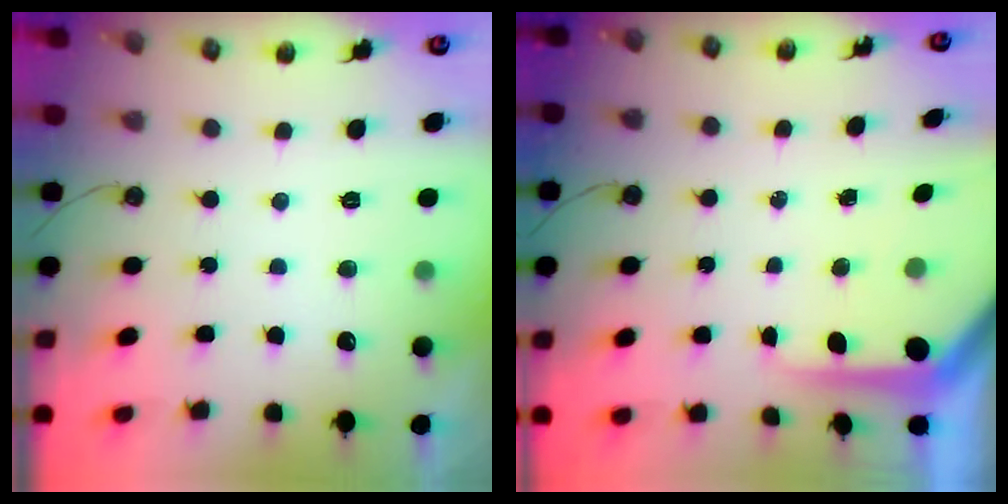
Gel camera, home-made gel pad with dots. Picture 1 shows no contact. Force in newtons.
{"total": 5.5, "press": 5.5, "slide": 0.7}